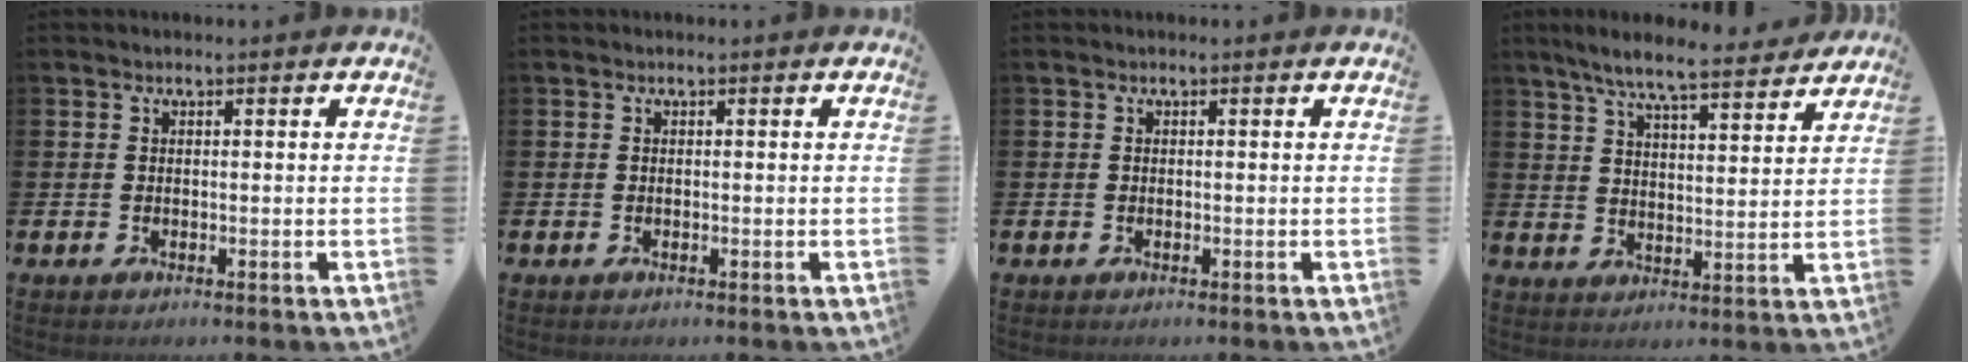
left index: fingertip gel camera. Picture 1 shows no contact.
{"total": 0.0}
{"total": 0.0}
{"total": 7.8, "force": [7.2, 0.8, 3.1], "torque": [-0.071, -0.042, 0.123]}